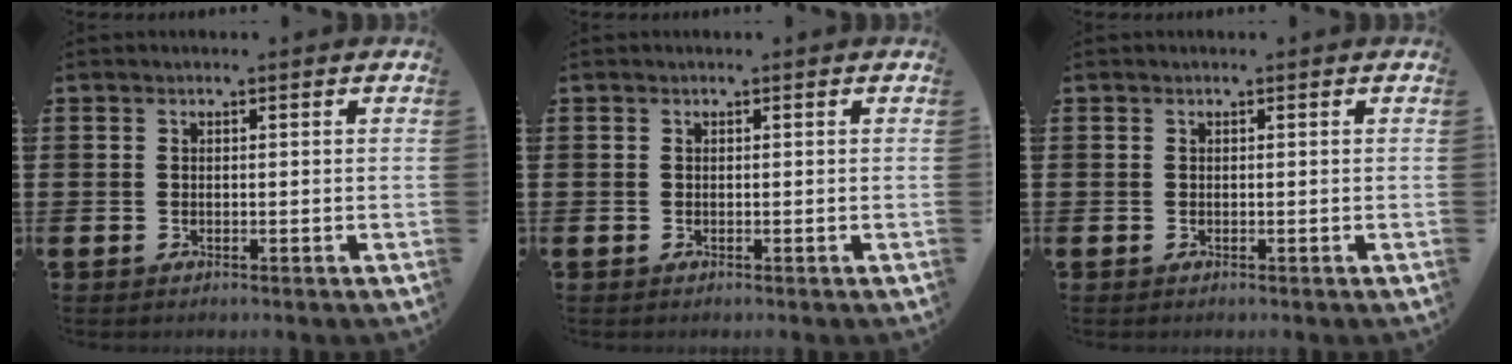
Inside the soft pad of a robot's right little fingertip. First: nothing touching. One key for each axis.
{"total": 0.0}
{"total": 0.0}